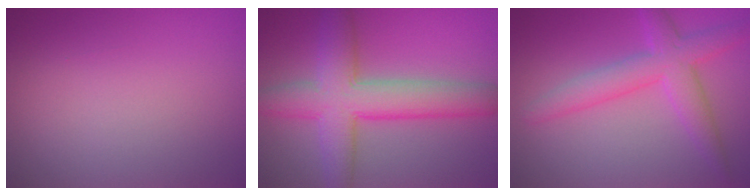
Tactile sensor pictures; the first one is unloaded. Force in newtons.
{"total": 7.4, "press": 7.4, "slide": 0.4}
{"total": 4.4, "press": 4.4, "slide": 0.1}